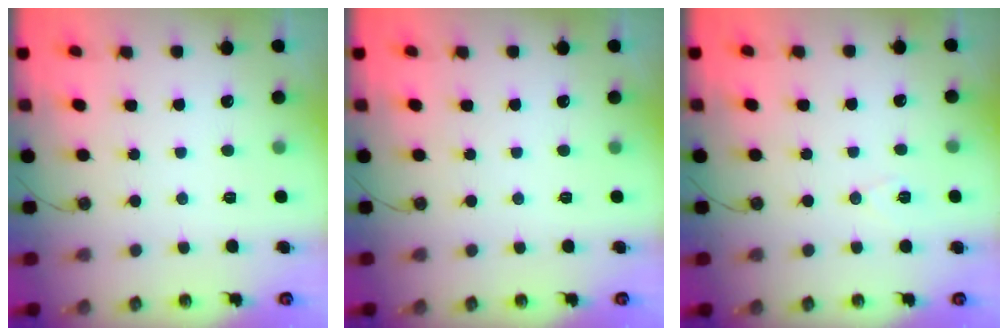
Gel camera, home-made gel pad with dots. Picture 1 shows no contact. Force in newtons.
{"total": 0.0}
{"total": 5.6, "press": 3.5, "slide": 4.4}